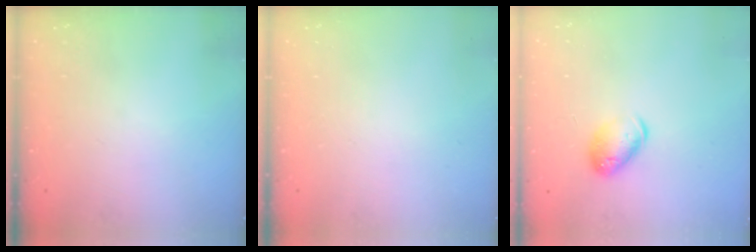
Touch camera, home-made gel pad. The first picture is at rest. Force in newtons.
{"total": 0.0}
{"total": 10.2, "press": 10.1, "slide": 1.4}